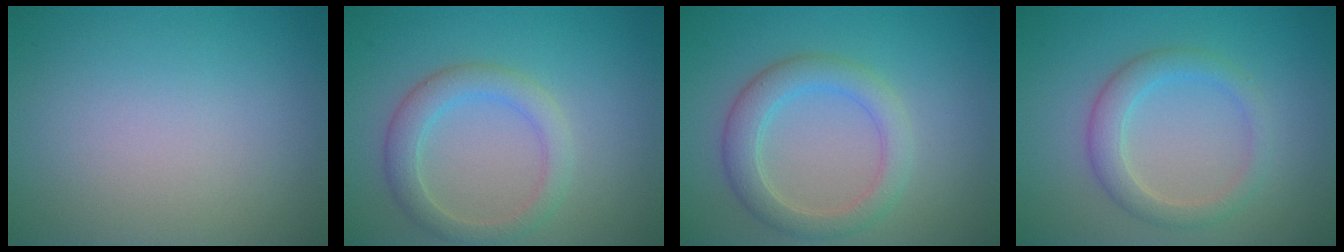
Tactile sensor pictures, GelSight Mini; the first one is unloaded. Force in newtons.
{"total": 3.2, "press": 3.2, "slide": 0.1}
{"total": 3.5, "press": 3.5, "slide": 0.1}
{"total": 2.9, "press": 2.9, "slide": 0.2}